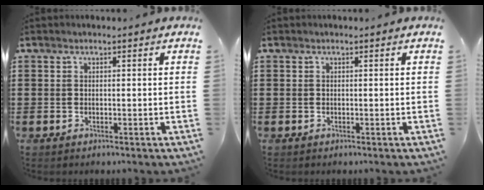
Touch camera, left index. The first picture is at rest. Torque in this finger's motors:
{"motor_torque": [0.00, 0.00, 0.00, 0.00]}